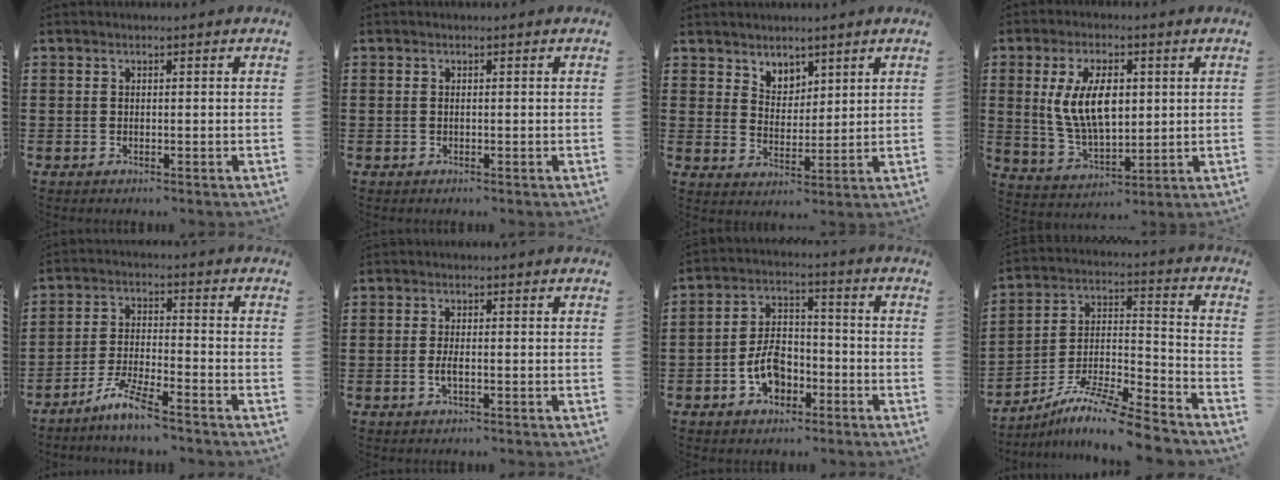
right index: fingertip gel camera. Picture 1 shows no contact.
{"total": 0.0}
{"total": 4.1, "force": [3.3, 2.3, 0.0], "torque": [-0.016, -0.001, 0.063]}
{"total": 9.9, "force": [1.8, 4.9, 8.4], "torque": [-0.171, 0.007, 0.029]}
{"total": 6.1, "force": [-5.2, -0.1, 3.2], "torque": [-0.080, -0.012, -0.104]}
{"total": 1.9, "force": [-0.6, 0.4, 1.8], "torque": [-0.032, -0.001, -0.010]}
{"total": 6.8, "force": [-2.9, 4.2, 4.4], "torque": [-0.086, 0.005, -0.058]}
{"total": 10.0, "force": [-8.6, 0.8, 4.9], "torque": [-0.090, 0.009, -0.172]}